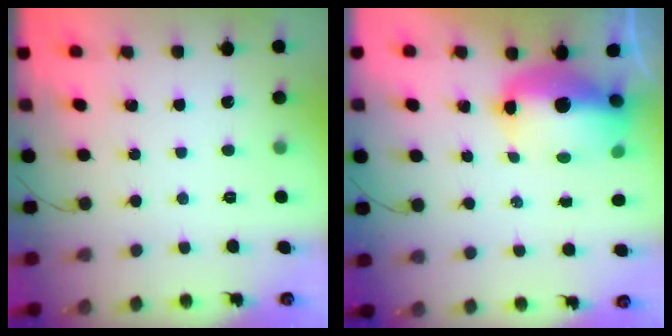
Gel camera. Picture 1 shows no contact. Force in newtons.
{"total": 13.1, "press": 12.9, "slide": 2.7}